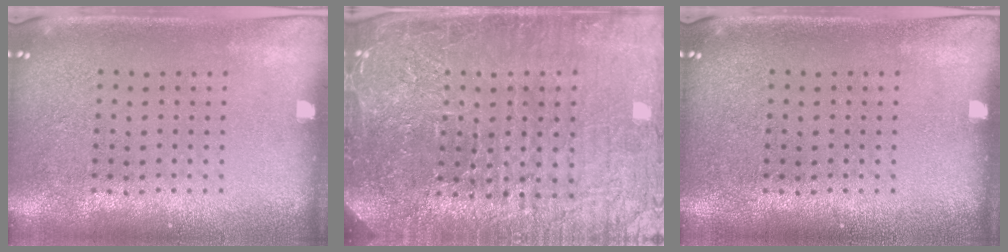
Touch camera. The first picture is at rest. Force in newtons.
{"total": 6.0, "press": 5.4, "slide": 2.8}
{"total": 0.0}